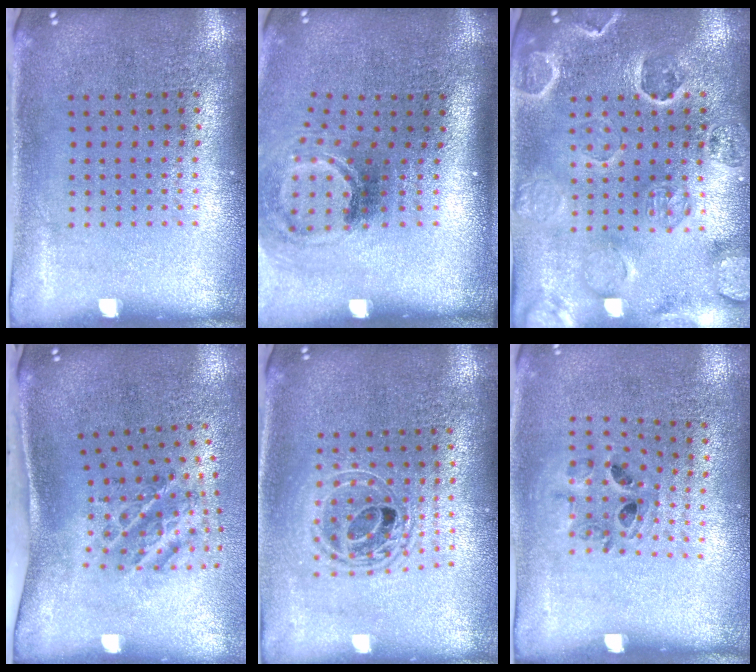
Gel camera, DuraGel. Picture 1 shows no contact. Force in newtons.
{"total": 2.0, "press": 1.3, "slide": 1.6}
{"total": 2.8, "press": 2.7, "slide": 0.6}
{"total": 1.6, "press": 1.2, "slide": 1.1}
{"total": 1.7, "press": 1.4, "slide": 0.9}
{"total": 1.0, "press": 0.9, "slide": 0.5}